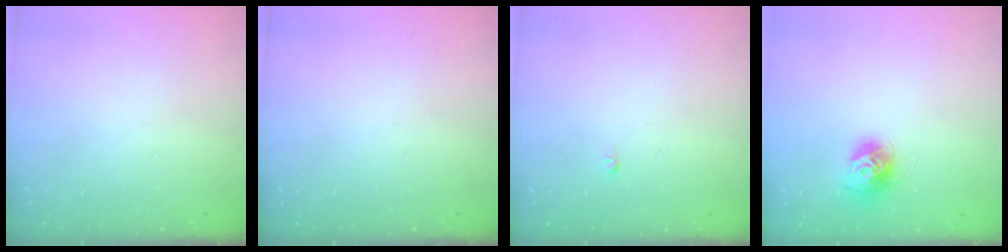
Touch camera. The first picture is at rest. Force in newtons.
{"total": 0.0}
{"total": 2.5, "press": 2.5, "slide": 0.2}
{"total": 11.1, "press": 11.1, "slide": 0.9}